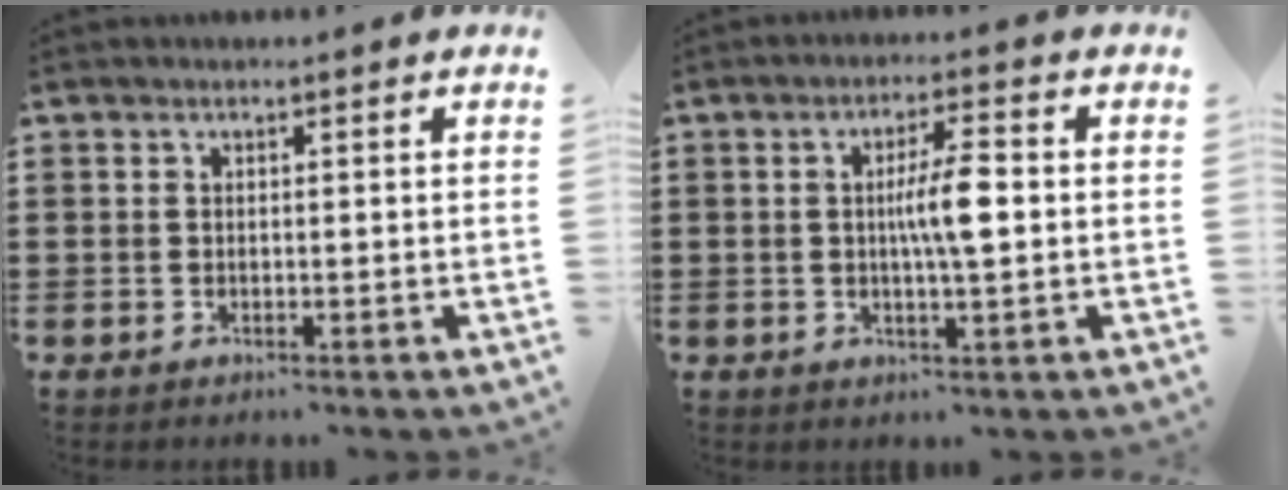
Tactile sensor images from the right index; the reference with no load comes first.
{"total": 6.1, "force": [0.1, 1.0, 6.0], "torque": [-0.115, 0.000, -0.005]}